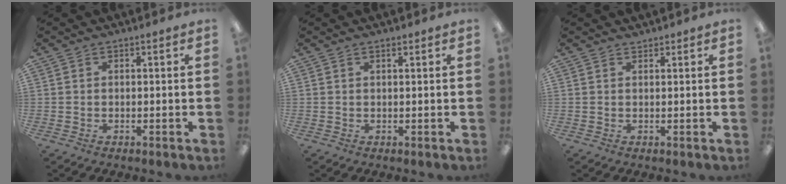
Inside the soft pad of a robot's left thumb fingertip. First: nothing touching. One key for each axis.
{"total": 1.0, "fx": 0.7, "fy": 0.2, "fz": 0.6, "tx": -0.013, "ty": 0.001, "tz": 0.012}
{"total": 1.0, "fx": 1.0, "fy": 0.2, "fz": -0.1, "tx": 0.001, "ty": -0.001, "tz": 0.019}